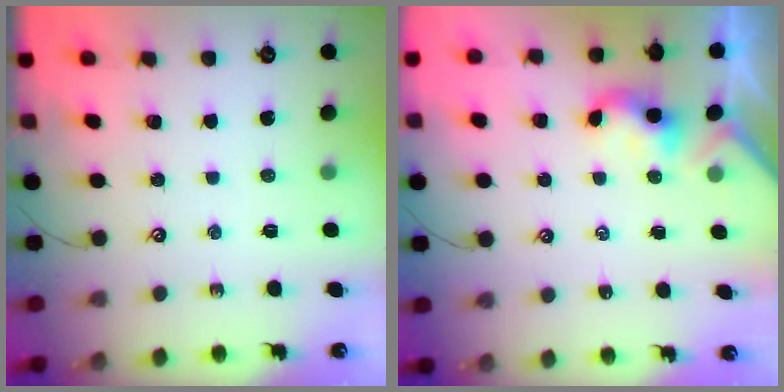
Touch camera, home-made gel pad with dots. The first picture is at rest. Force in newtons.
{"total": 2.1, "press": 2.1, "slide": 0.2}